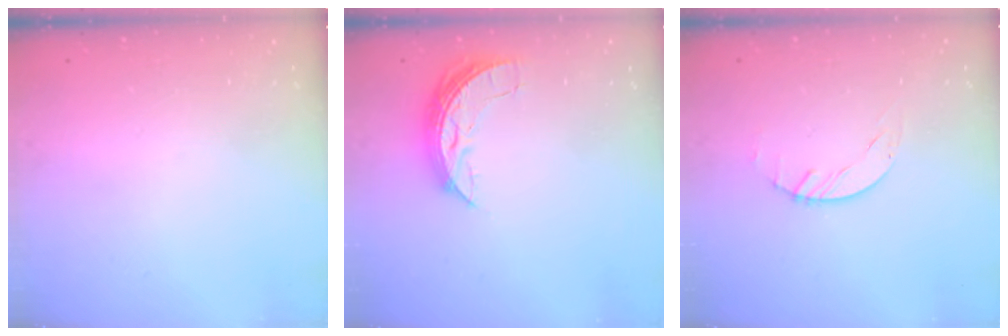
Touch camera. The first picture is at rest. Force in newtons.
{"total": 6.8, "press": 6.8, "slide": 0.4}
{"total": 1.5, "press": 1.4, "slide": 0.1}